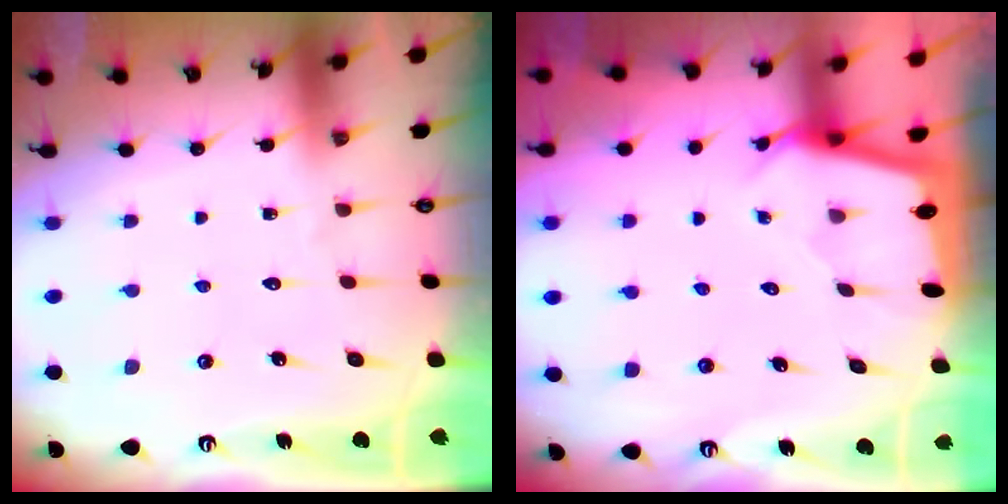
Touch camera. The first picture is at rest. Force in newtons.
{"total": 2.1, "press": 2.1, "slide": 0.2}